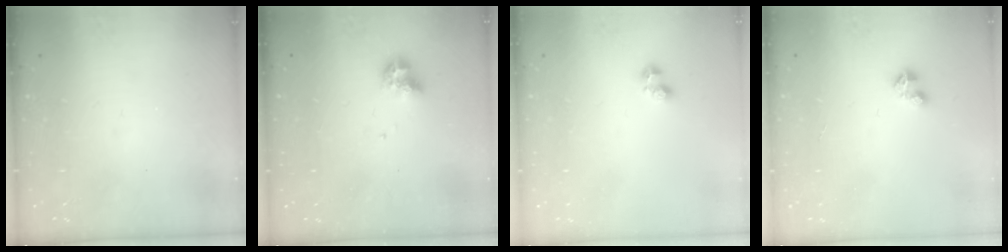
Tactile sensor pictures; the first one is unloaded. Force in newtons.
{"total": 7.8, "press": 7.7, "slide": 0.6}
{"total": 1.9, "press": 1.8, "slide": 0.5}
{"total": 2.1, "press": 2.1, "slide": 0.2}